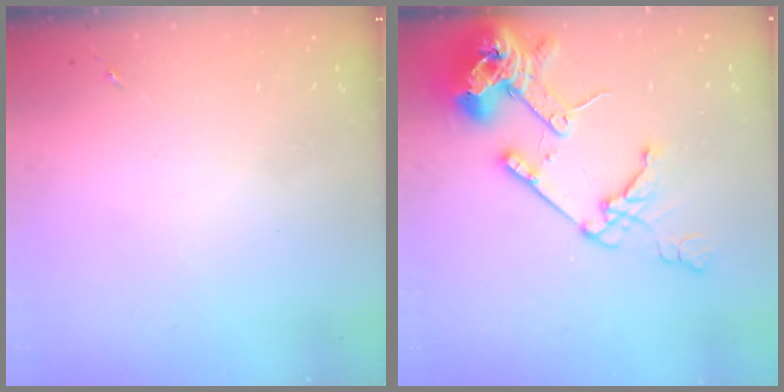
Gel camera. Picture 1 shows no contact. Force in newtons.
{"total": 18.6, "press": 18.4, "slide": 2.4}